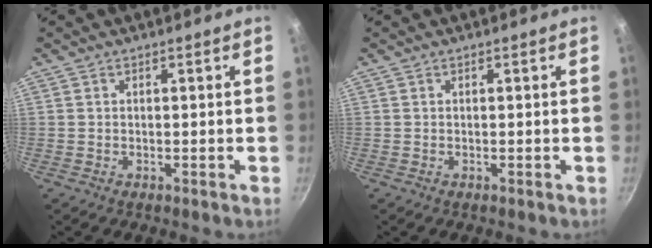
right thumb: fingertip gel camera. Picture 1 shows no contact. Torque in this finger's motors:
{"motor_torque": [-0.01, 0.01, 0.00, 0.00, 0.02]}